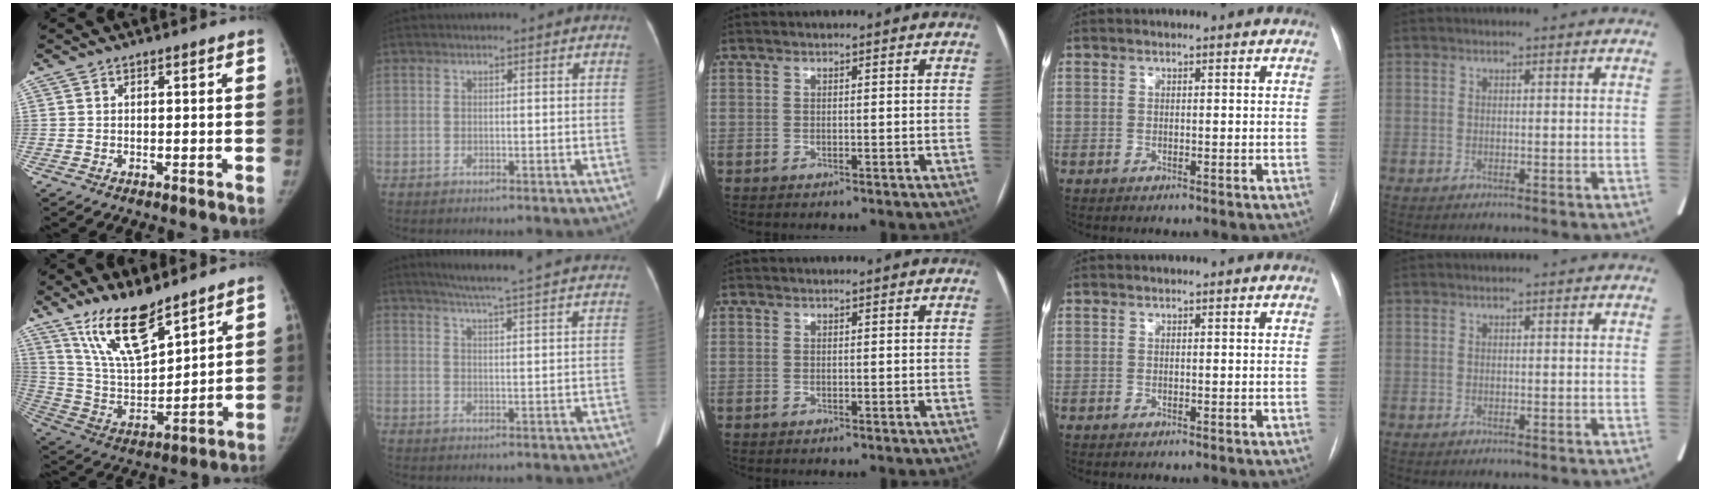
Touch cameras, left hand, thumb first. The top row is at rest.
{"thumb": {"total": 15.8, "force": [11.4, 5.2, 9.8], "torque": [-0.149, -0.068, 0.226]}, "index": {"total": 22.5, "force": [20.6, 0.0, 9.2], "torque": [-0.140, -0.021, 0.250]}, "middle": {"total": 1.4, "force": [-0.7, -1.0, -0.8], "torque": [0.015, -0.008, -0.011]}}